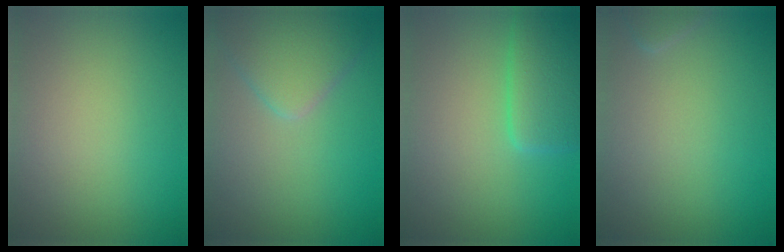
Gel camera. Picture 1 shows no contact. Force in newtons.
{"total": 3.8, "press": 3.8, "slide": 0.3}
{"total": 4.5, "press": 4.5, "slide": 0.1}
{"total": 0.8, "press": 0.8, "slide": 0.0}